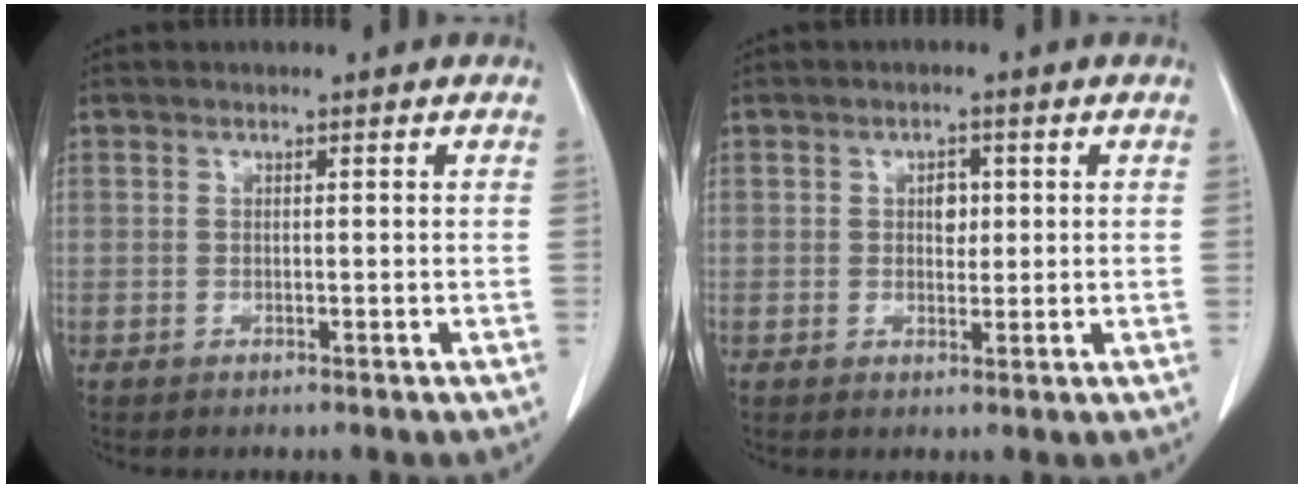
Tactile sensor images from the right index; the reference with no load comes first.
{"total": 2.3, "force": [0.5, 1.6, 1.6], "torque": [-0.021, 0.001, 0.007]}